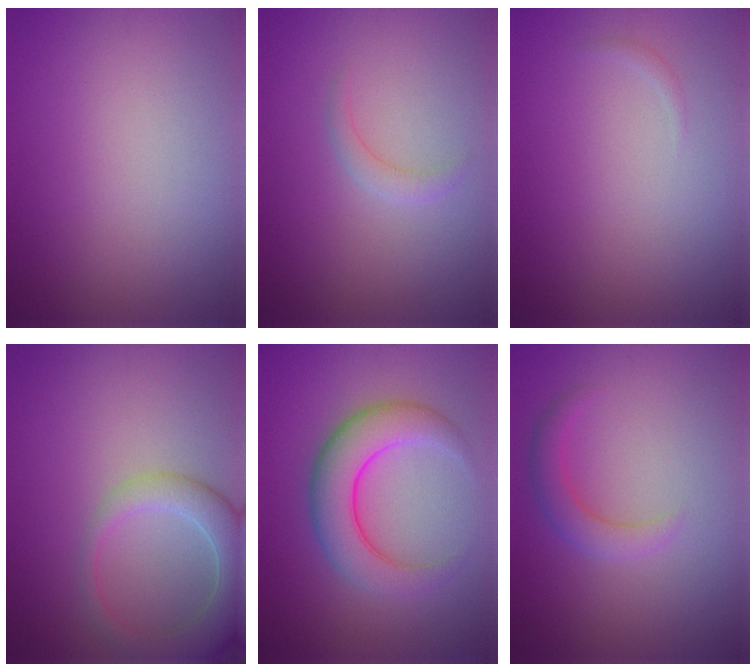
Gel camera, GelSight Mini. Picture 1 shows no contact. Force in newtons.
{"total": 1.2, "press": 1.2, "slide": 0.1}
{"total": 0.5, "press": 0.5, "slide": 0.0}
{"total": 5.2, "press": 5.2, "slide": 0.5}
{"total": 5.6, "press": 5.6, "slide": 0.2}
{"total": 2.3, "press": 2.3, "slide": 0.1}